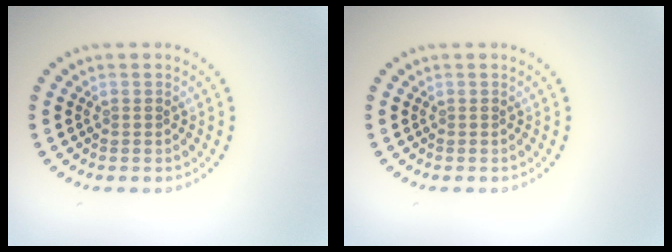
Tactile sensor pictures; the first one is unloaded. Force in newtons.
{"total": 0.0}